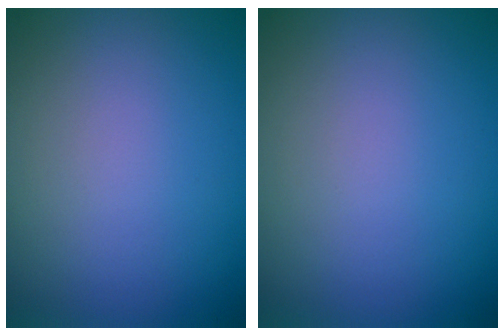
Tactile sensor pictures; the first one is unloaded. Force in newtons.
{"total": 0.0}